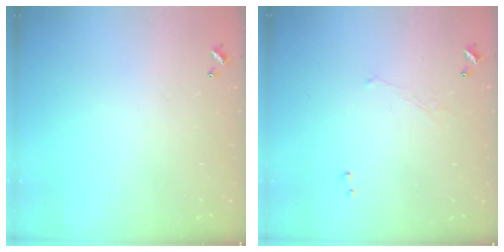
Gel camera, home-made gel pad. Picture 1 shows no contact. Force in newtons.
{"total": 1.1, "press": 1.0, "slide": 0.6}